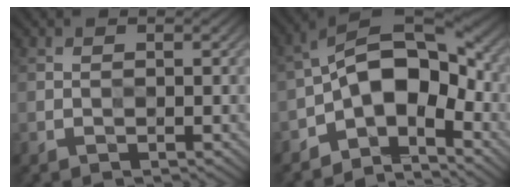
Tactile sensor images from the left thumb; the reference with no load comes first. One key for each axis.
{"total": 11.3, "fx": -4.1, "fy": 6.1, "fz": 8.6, "tx": -0.124, "ty": 0.008, "tz": -0.089}